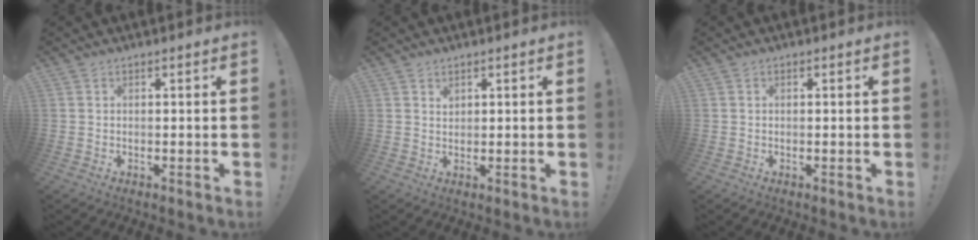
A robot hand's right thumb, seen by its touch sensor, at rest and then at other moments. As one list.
[{"total": 1.3, "force": [1.0, 0.8, 0.4], "torque": [0.000, -0.004, 0.017]}, {"total": 0.0}]